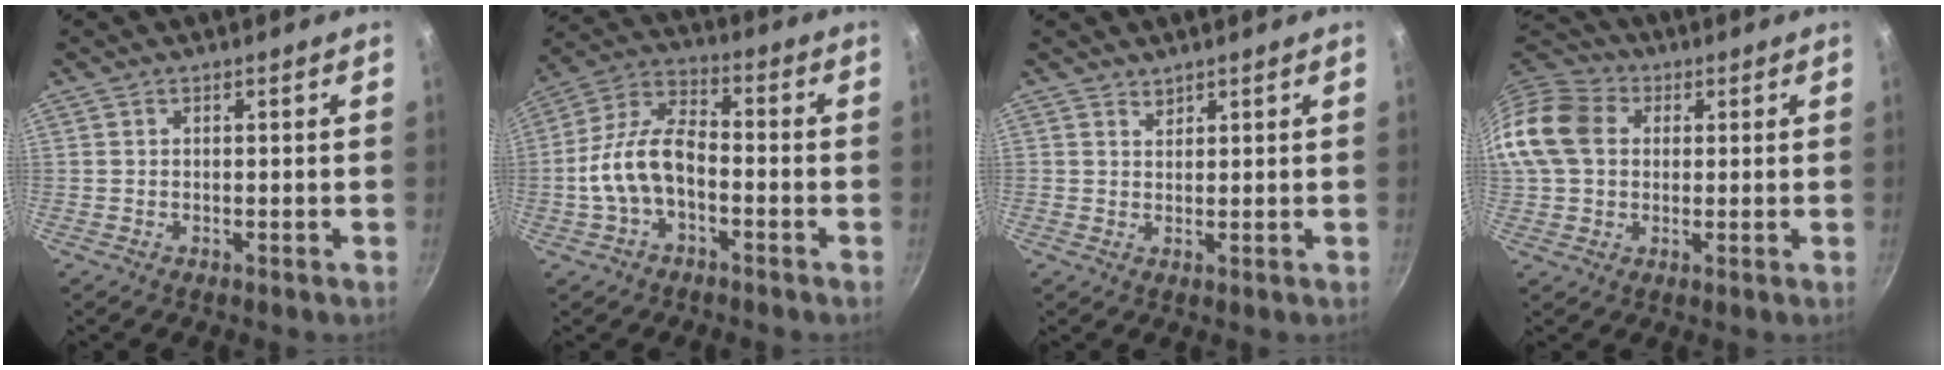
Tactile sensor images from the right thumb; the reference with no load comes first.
{"total": 11.7, "force": [-3.0, 6.5, 9.2], "torque": [-0.161, 0.047, -0.068]}
{"total": 1.3, "force": [1.2, 0.7, 0.2], "torque": [0.004, -0.009, 0.020]}
{"total": 14.2, "force": [2.1, 11.3, 8.3], "torque": [-0.148, 0.025, 0.024]}